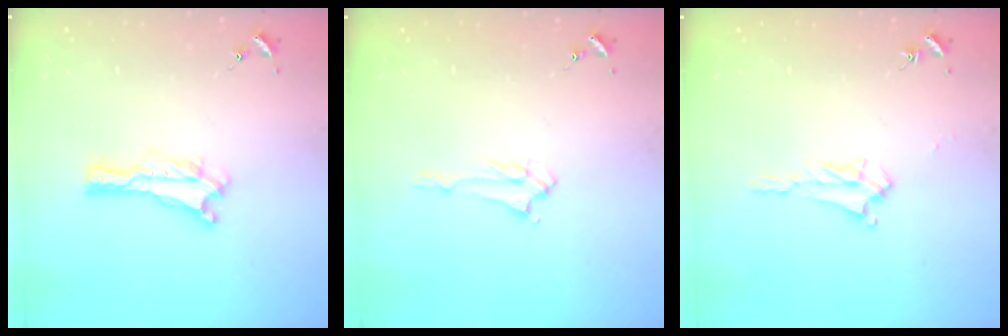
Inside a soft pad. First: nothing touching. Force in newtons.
{"total": 1.4, "press": 1.4, "slide": 0.3}
{"total": 2.4, "press": 2.4, "slide": 0.4}